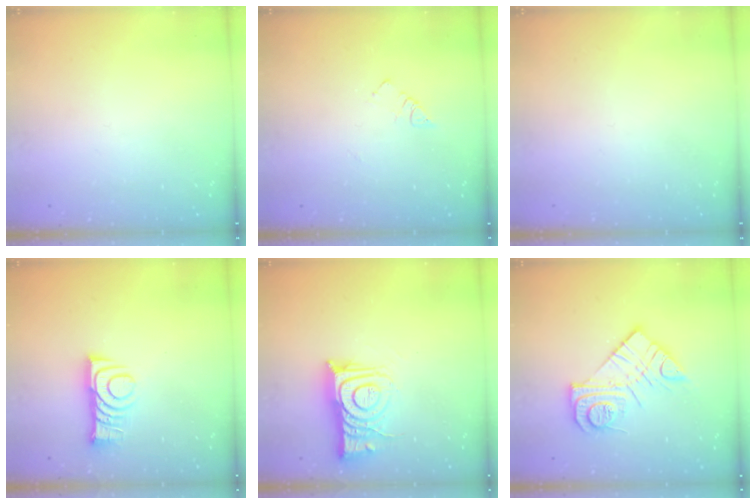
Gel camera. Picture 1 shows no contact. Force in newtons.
{"total": 4.0, "press": 4.0, "slide": 0.4}
{"total": 1.5, "press": 1.5, "slide": 0.1}
{"total": 8.8, "press": 8.8, "slide": 0.8}
{"total": 11.4, "press": 11.3, "slide": 0.9}
{"total": 14.1, "press": 14.1, "slide": 1.0}